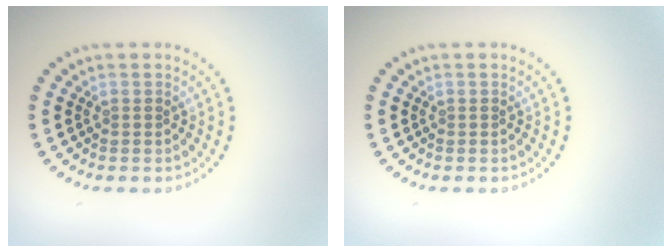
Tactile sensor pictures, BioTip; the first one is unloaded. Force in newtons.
{"total": 0.0}